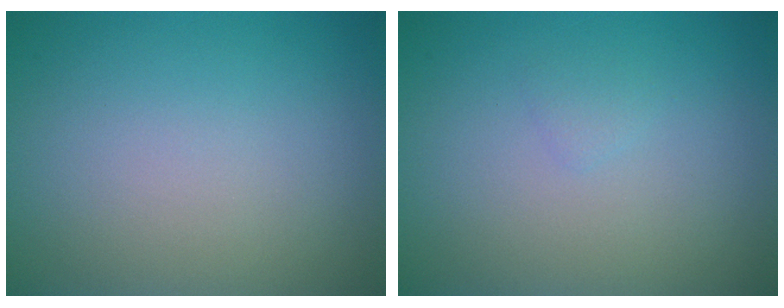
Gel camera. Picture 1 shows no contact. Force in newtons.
{"total": 0.6, "press": 0.6, "slide": 0.1}